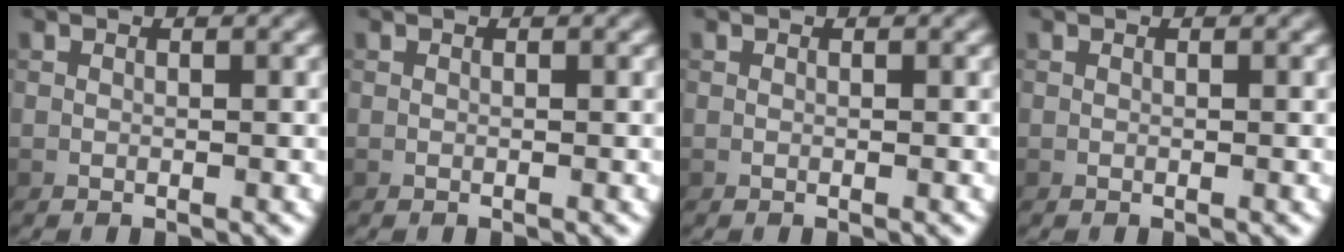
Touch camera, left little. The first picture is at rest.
{"total": 0.0}
{"total": 0.0}
{"total": 0.0}